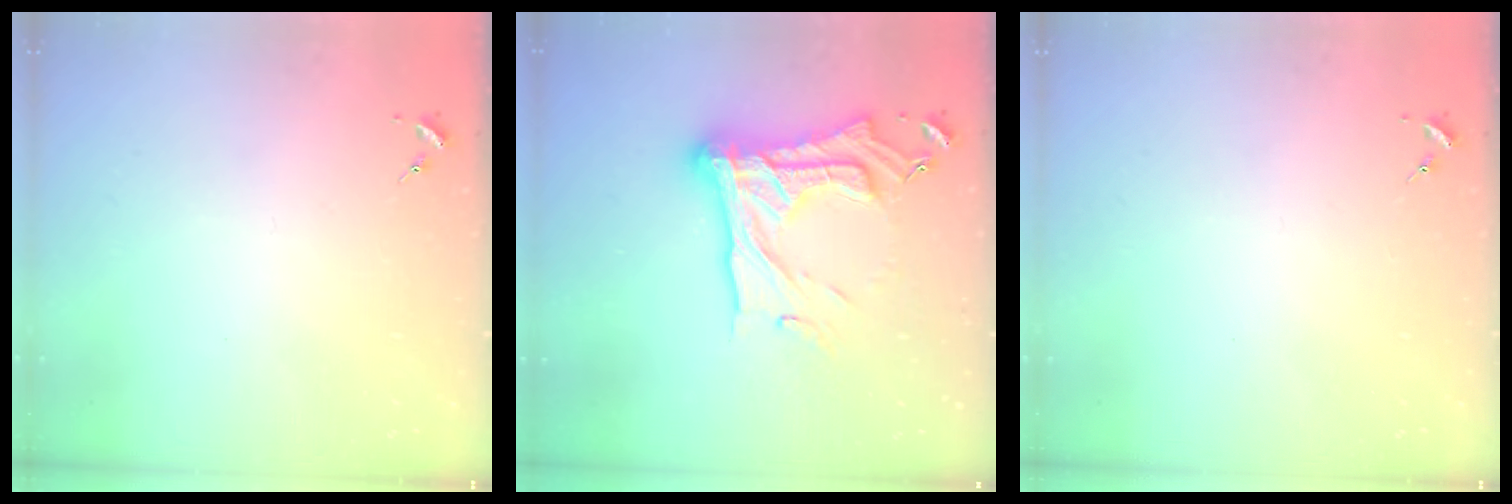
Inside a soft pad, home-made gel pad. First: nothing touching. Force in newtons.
{"total": 25.4, "press": 25.2, "slide": 2.5}
{"total": 0.0}